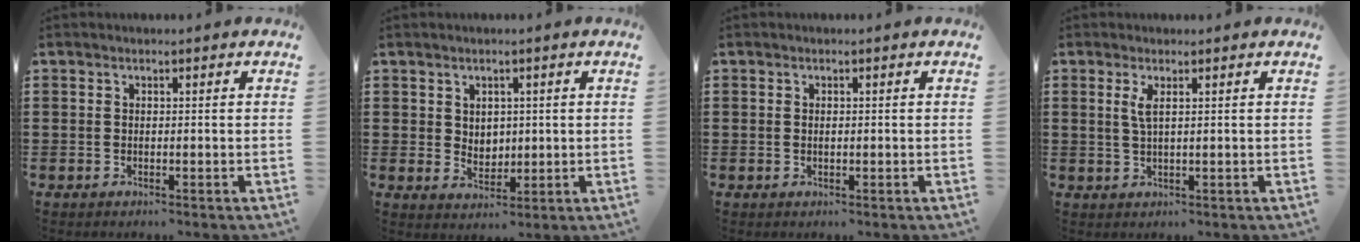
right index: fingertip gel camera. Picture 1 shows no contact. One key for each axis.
{"total": 2.9, "fx": 1.3, "fy": 2.5, "fz": 0.8, "tx": -0.016, "ty": 0.009, "tz": 0.022}
{"total": 0.7, "fx": 0.1, "fy": 0.2, "fz": 0.6, "tx": -0.015, "ty": -0.004, "tz": 0.002}
{"total": 2.0, "fx": 0.7, "fy": 0.3, "fz": 1.8, "tx": -0.041, "ty": 0.002, "tz": 0.012}